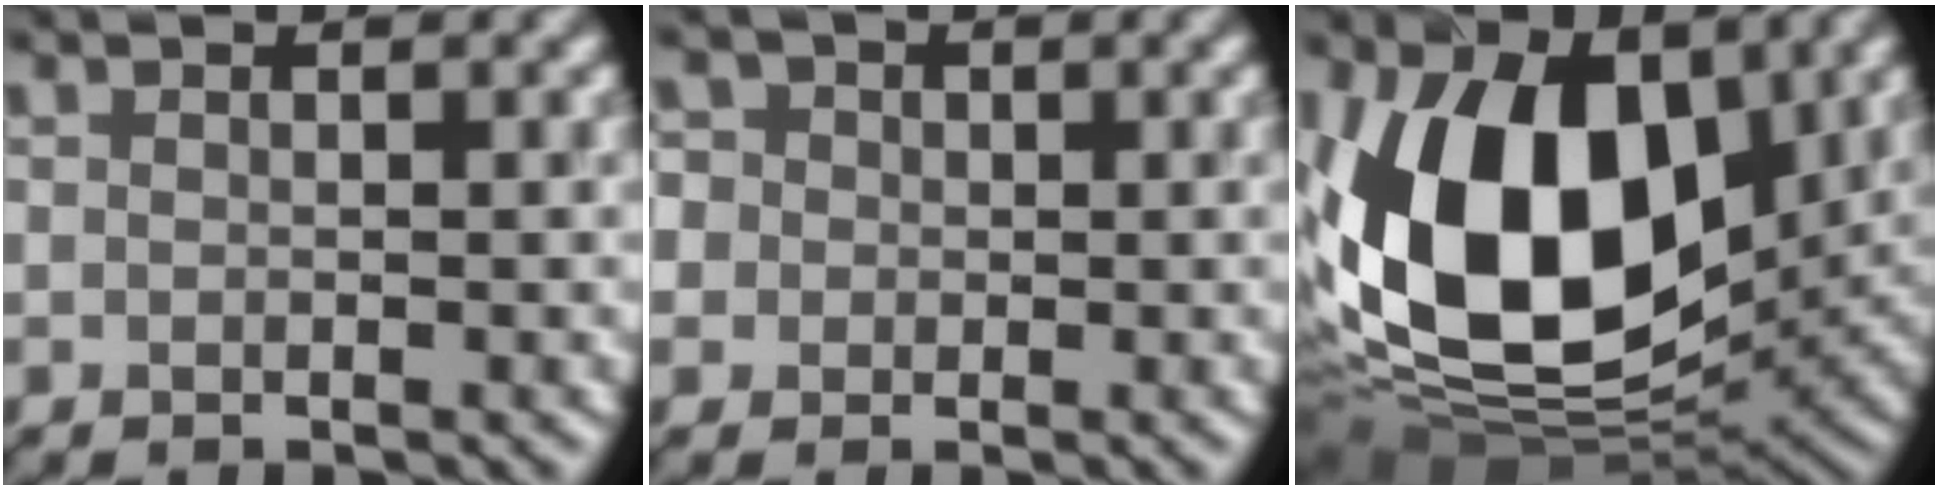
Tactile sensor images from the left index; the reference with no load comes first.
{"total": 2.8, "force": [0.8, 2.7, 0.4], "torque": [-0.017, 0.027, 0.008]}
{"total": 14.3, "force": [1.3, 8.8, 11.1], "torque": [-0.228, -0.004, 0.025]}